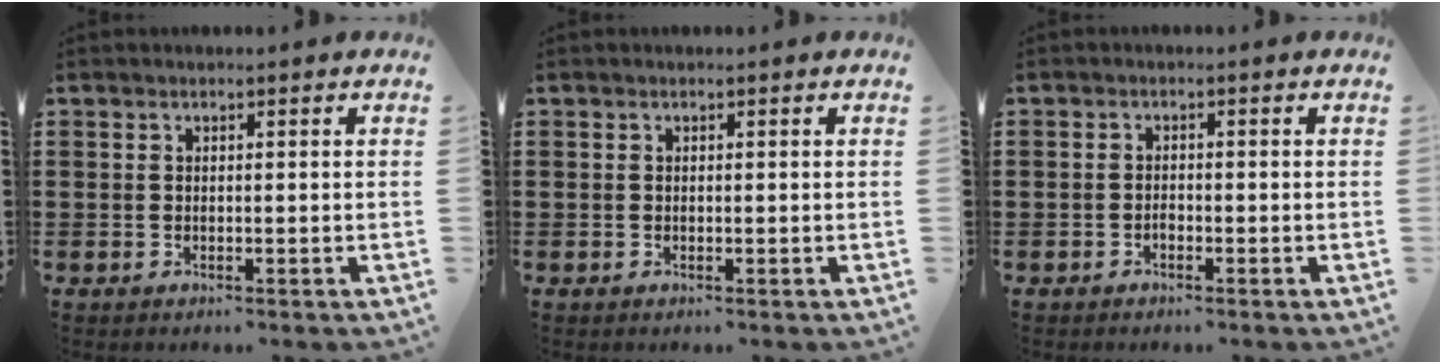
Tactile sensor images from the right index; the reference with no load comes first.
{"total": 0.0}
{"total": 1.0, "force": [-0.7, 0.5, 0.4], "torque": [-0.010, -0.002, -0.012]}